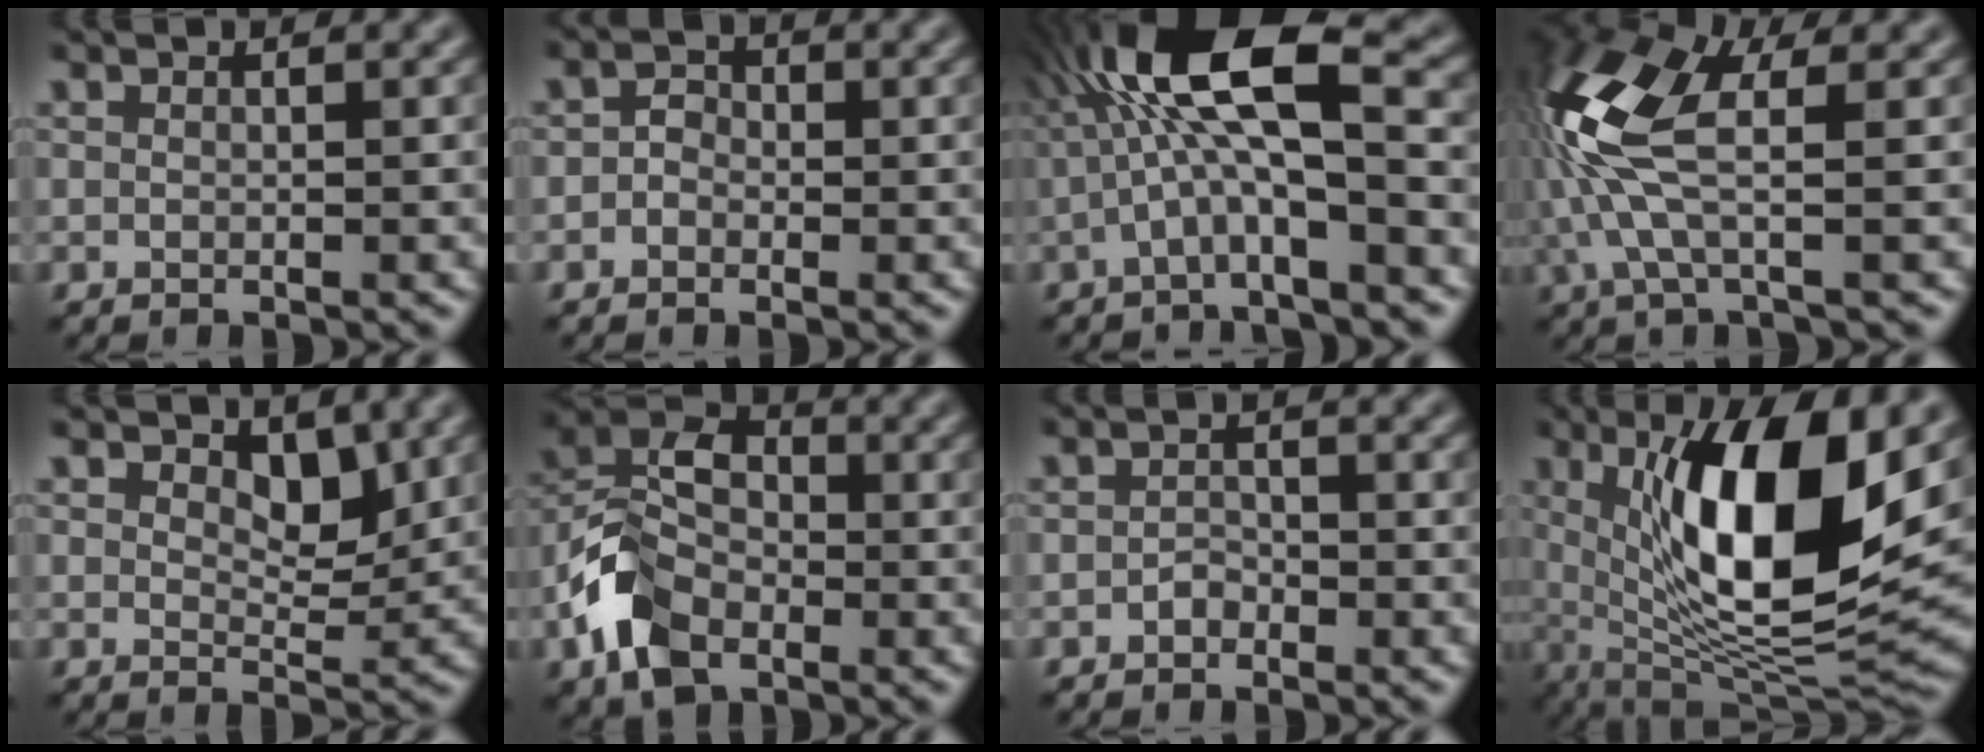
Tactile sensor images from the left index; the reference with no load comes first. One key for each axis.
{"total": 1.4, "fx": -0.7, "fy": 1.1, "fz": 0.4, "tx": -0.009, "ty": -0.002, "tz": -0.018}
{"total": 9.3, "fx": -0.1, "fy": 2.7, "fz": 8.9, "tx": -0.179, "ty": 0.031, "tz": -0.010}
{"total": 7.6, "fx": 0.3, "fy": 3.0, "fz": 7.0, "tx": -0.181, "ty": 0.014, "tz": -0.005}
{"total": 2.8, "fx": 1.4, "fy": 1.5, "fz": 1.9, "tx": -0.038, "ty": -0.012, "tz": 0.020}
{"total": 8.3, "fx": -3.8, "fy": 5.3, "fz": 5.2, "tx": -0.112, "ty": 0.003, "tz": -0.084}
{"total": 1.1, "fx": -0.8, "fy": 0.6, "fz": 0.3, "tx": -0.012, "ty": -0.002, "tz": -0.016}
{"total": 12.9, "fx": 2.5, "fy": 4.2, "fz": 11.9, "tx": -0.192, "ty": -0.015, "tz": 0.047}